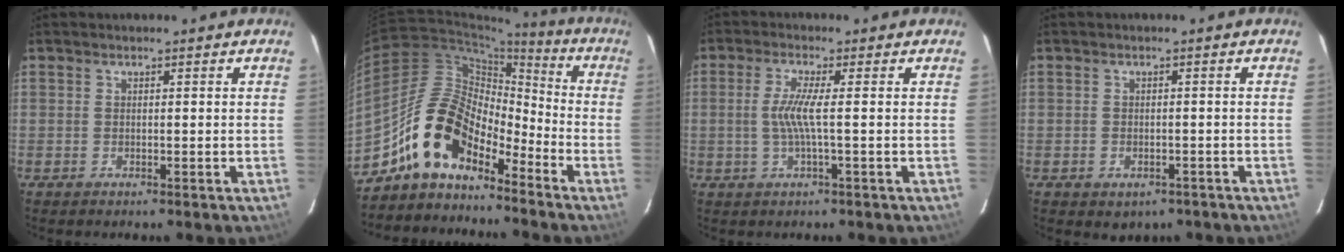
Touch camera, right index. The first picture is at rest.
{"total": 13.7, "force": [-10.1, 6.2, 6.9], "torque": [-0.119, 0.022, -0.195]}
{"total": 4.5, "force": [-0.3, -0.3, 4.5], "torque": [-0.096, -0.002, -0.005]}
{"total": 3.8, "force": [-2.1, 2.9, 1.5], "torque": [-0.034, -0.005, -0.016]}